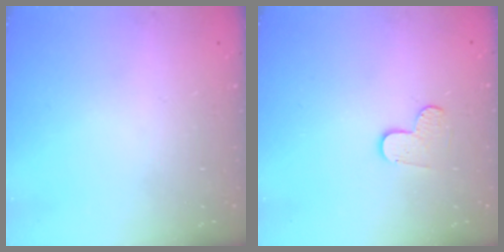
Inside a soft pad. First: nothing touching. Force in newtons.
{"total": 4.1, "press": 4.1, "slide": 0.3}